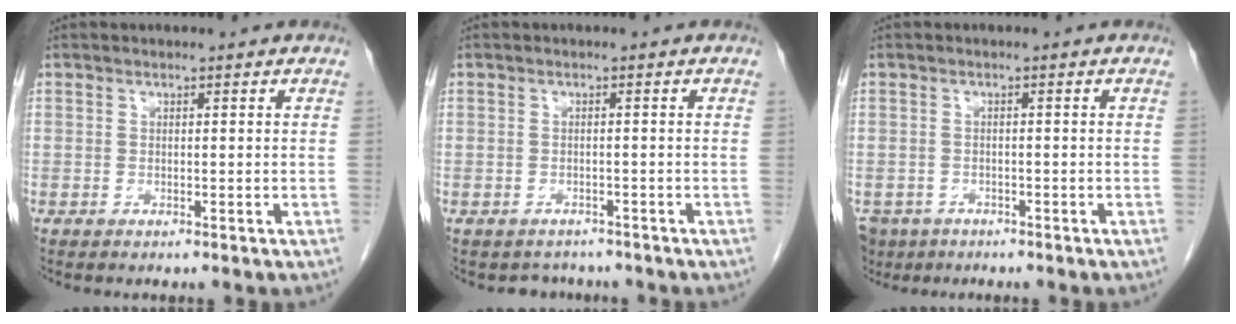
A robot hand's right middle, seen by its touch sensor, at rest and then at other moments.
{"total": 2.8, "force": [-2.4, 1.4, -0.1], "torque": [-0.003, 0.003, -0.034]}
{"total": 5.0, "force": [-3.6, 3.3, 0.8], "torque": [-0.018, -0.002, -0.062]}